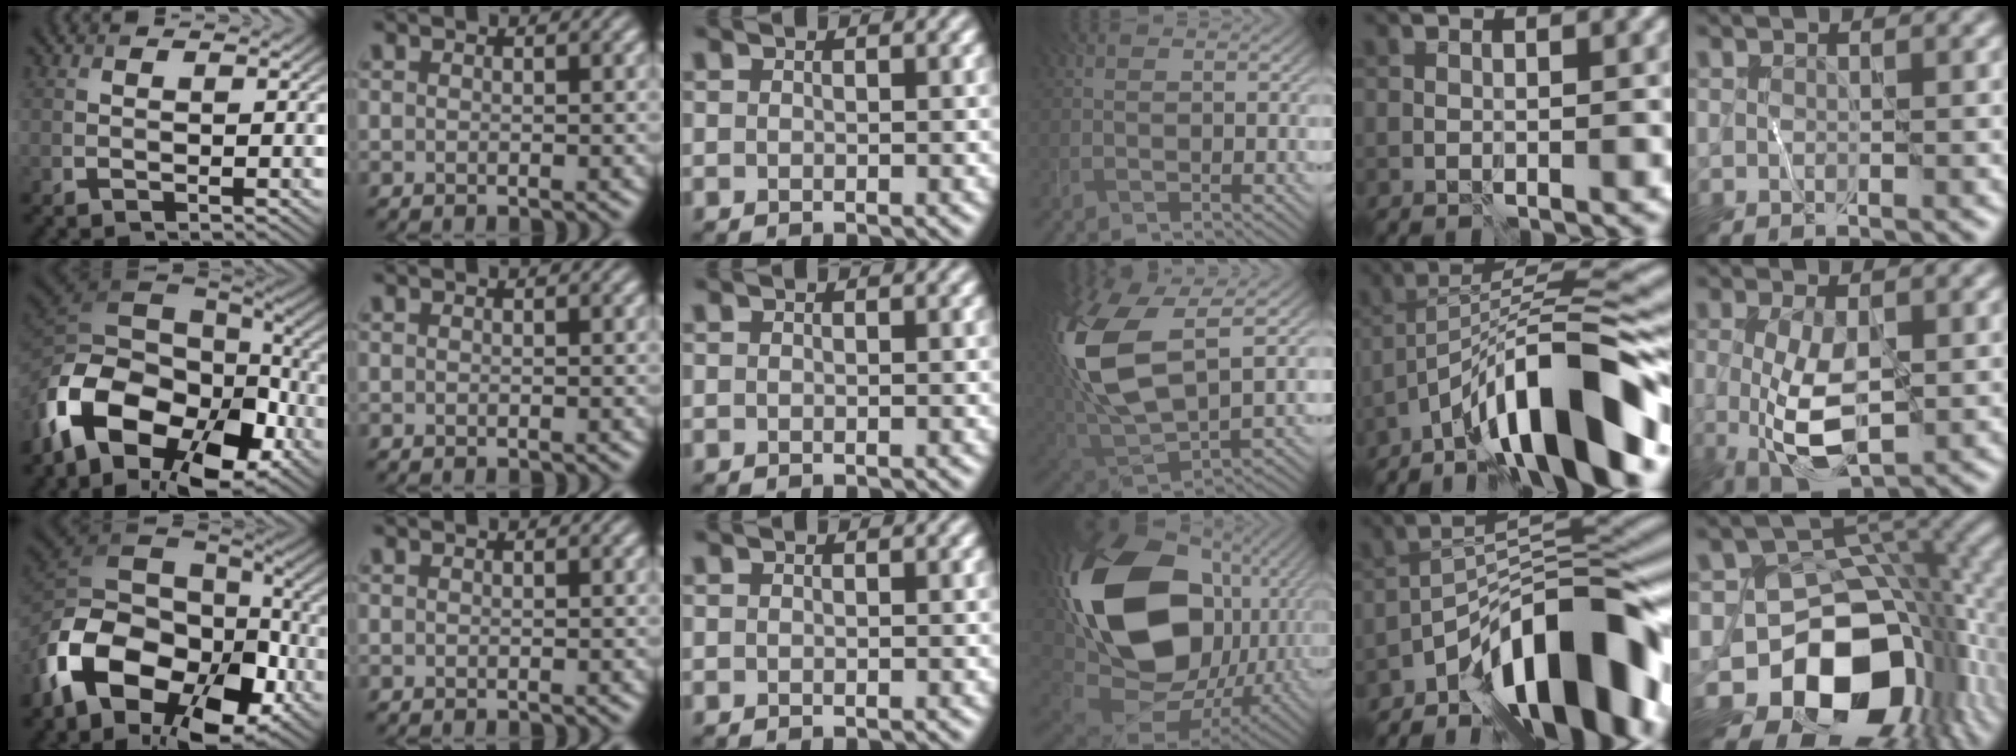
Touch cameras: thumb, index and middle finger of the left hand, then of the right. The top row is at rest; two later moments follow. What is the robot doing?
{"motion": "wipe", "object": "whiteboard"}